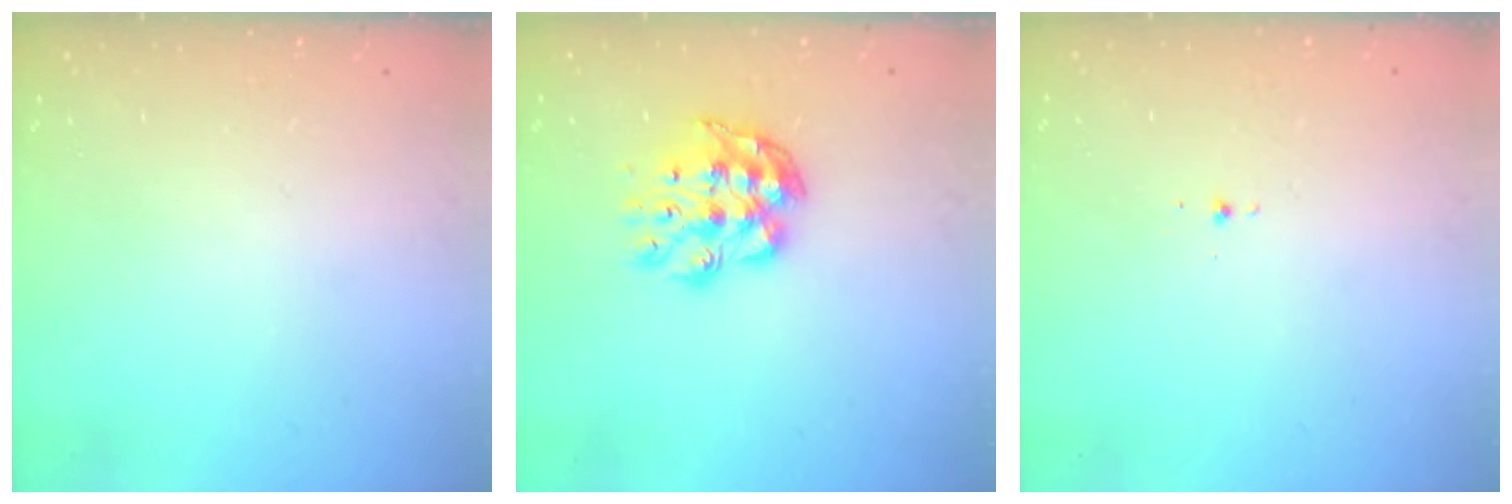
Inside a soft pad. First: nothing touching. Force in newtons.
{"total": 10.0, "press": 9.9, "slide": 0.9}
{"total": 1.9, "press": 1.8, "slide": 0.7}